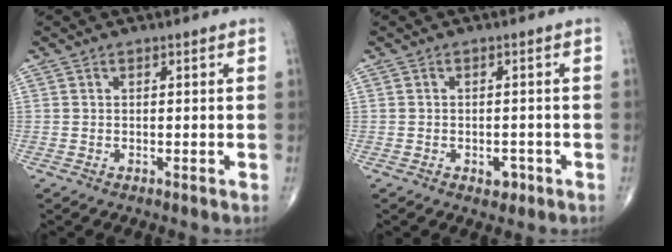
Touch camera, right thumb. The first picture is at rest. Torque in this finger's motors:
{"motor_torque": [1.00, 0.96, 0.11, -0.37, 0.03]}